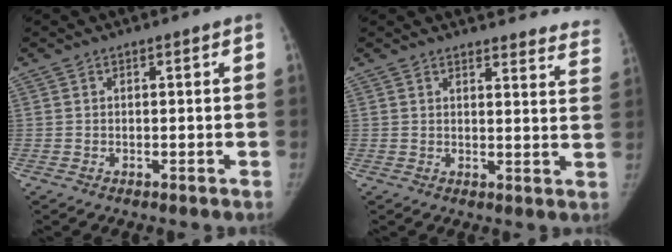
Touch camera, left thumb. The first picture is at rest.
{"total": 18.9, "force": [18.2, 3.6, 3.6], "torque": [0.000, -0.121, 0.180]}